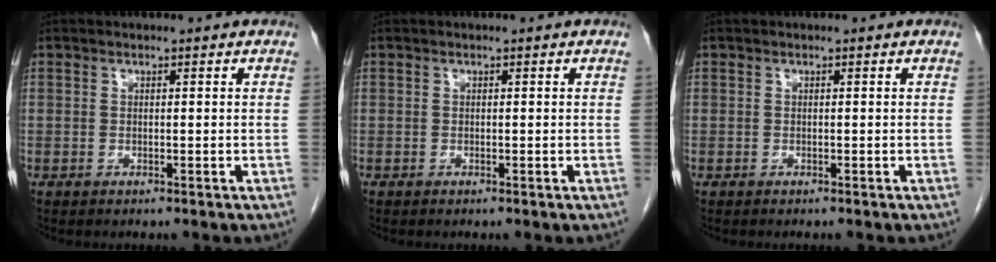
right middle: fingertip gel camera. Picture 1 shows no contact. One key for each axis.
{"total": 0.0}
{"total": 0.0}